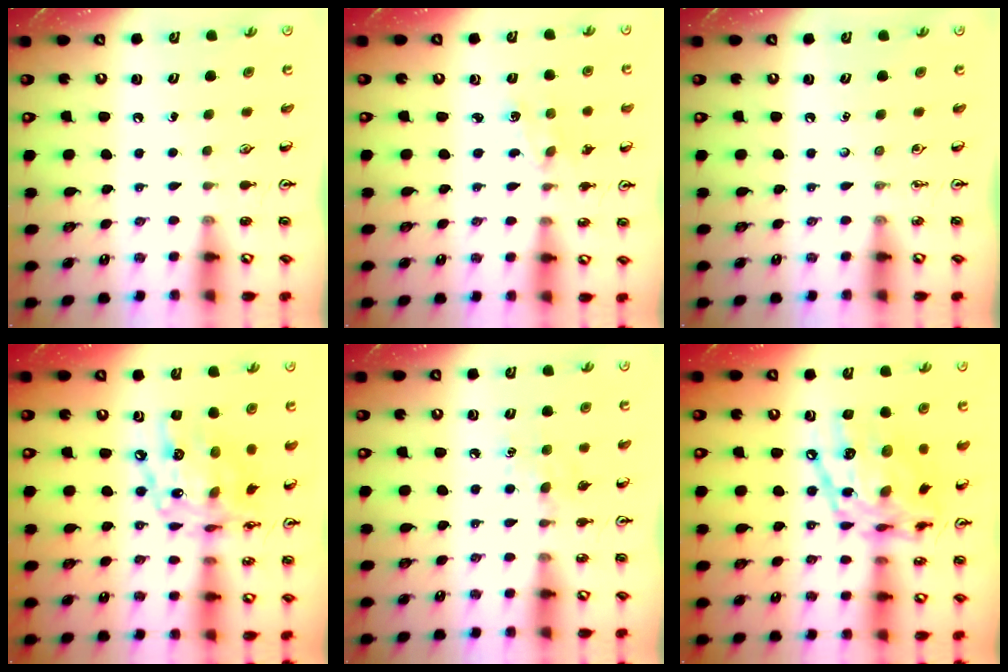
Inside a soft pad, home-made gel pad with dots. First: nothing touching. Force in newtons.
{"total": 1.8, "press": 1.8, "slide": 0.3}
{"total": 0.0}
{"total": 17.9, "press": 17.9, "slide": 1.3}
{"total": 5.2, "press": 5.1, "slide": 0.9}
{"total": 18.0, "press": 17.9, "slide": 1.5}